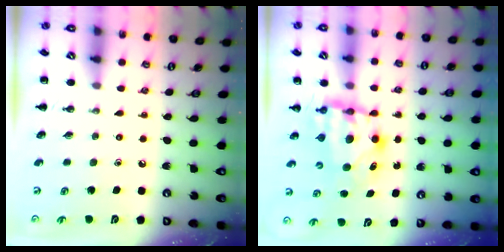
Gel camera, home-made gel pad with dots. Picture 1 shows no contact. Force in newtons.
{"total": 6.6, "press": 6.5, "slide": 1.2}